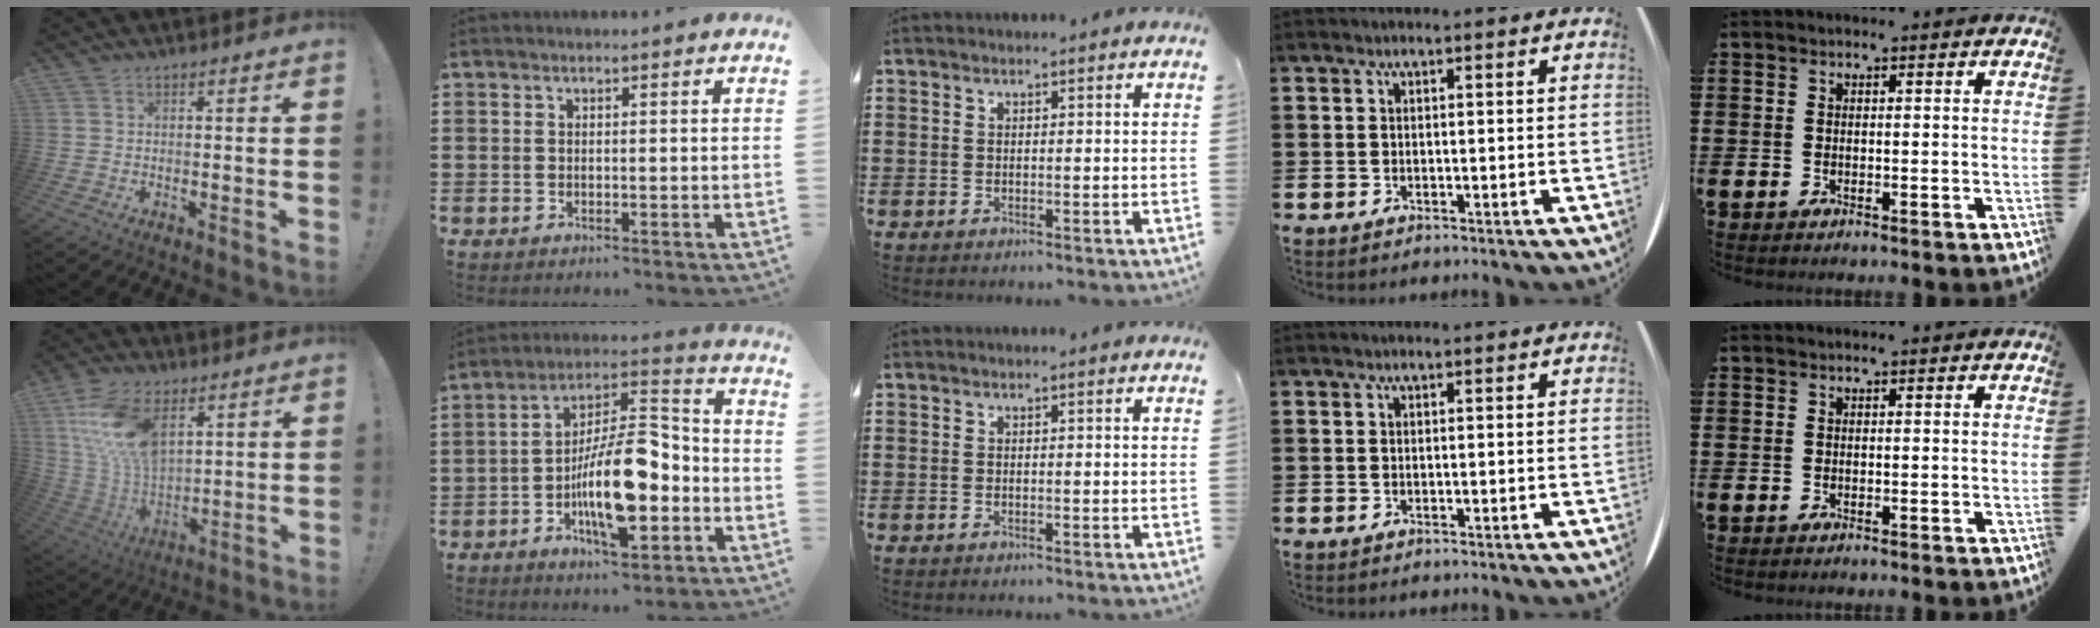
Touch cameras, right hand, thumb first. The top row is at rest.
{"thumb": {"total": 18.9, "force": [7.6, 11.6, 12.8], "torque": [-0.261, -0.032, 0.142]}, "index": {"total": 13.9, "force": [-4.6, 5.5, 12.0], "torque": [-0.233, 0.002, -0.085]}}